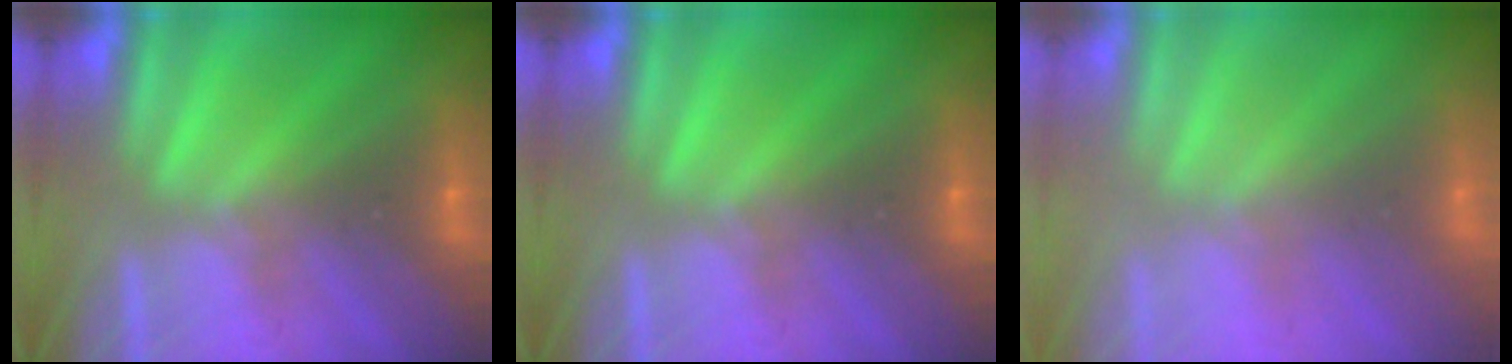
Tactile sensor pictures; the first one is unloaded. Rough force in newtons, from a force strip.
{"total": 0.0}
{"total": 2.9}